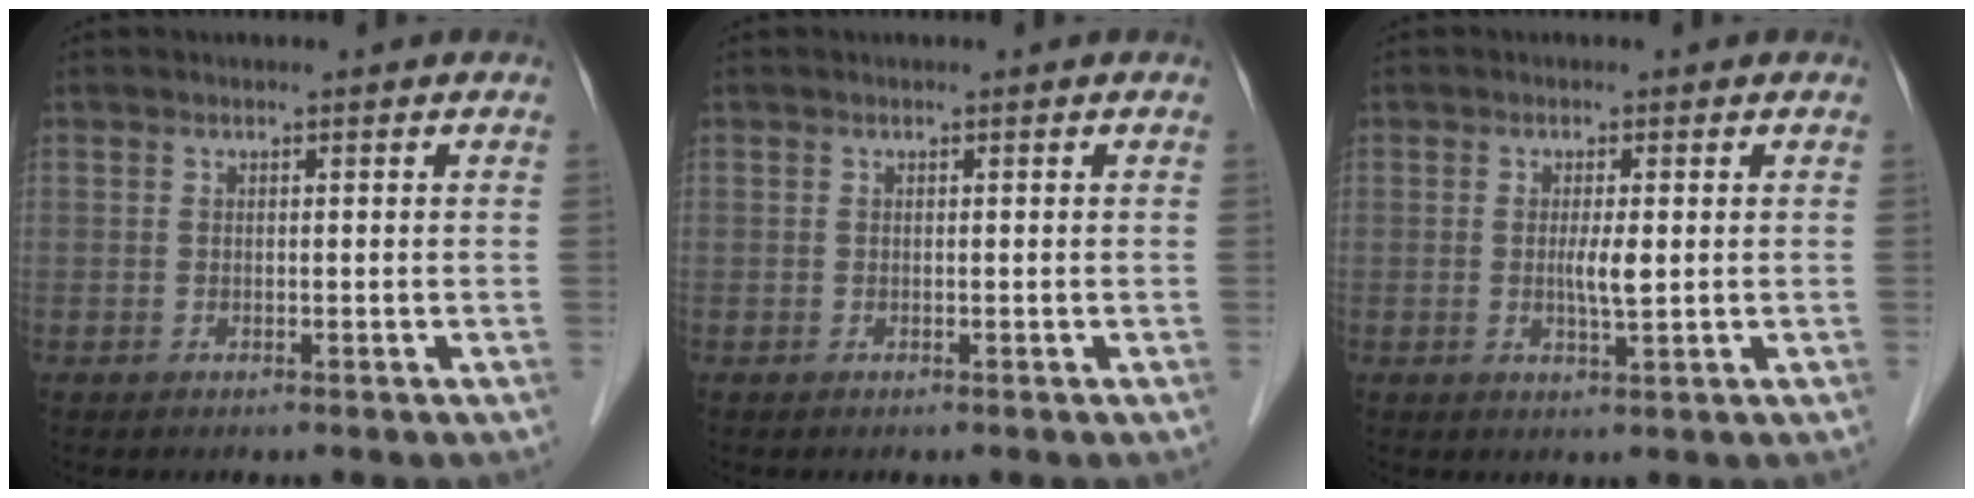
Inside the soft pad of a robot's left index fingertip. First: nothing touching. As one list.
[{"total": 0.0}, {"total": 2.7, "force": [0.1, 0.3, 2.7], "torque": [-0.053, -0.004, 0.002]}]